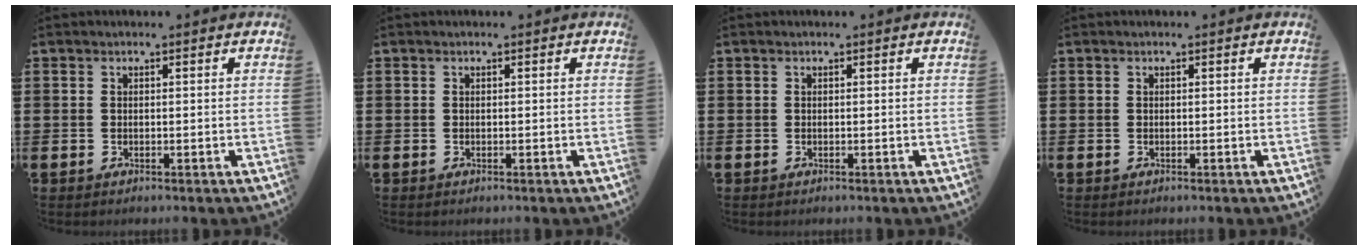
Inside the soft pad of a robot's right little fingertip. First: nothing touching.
{"total": 0.0}
{"total": 0.0}
{"total": 0.0}